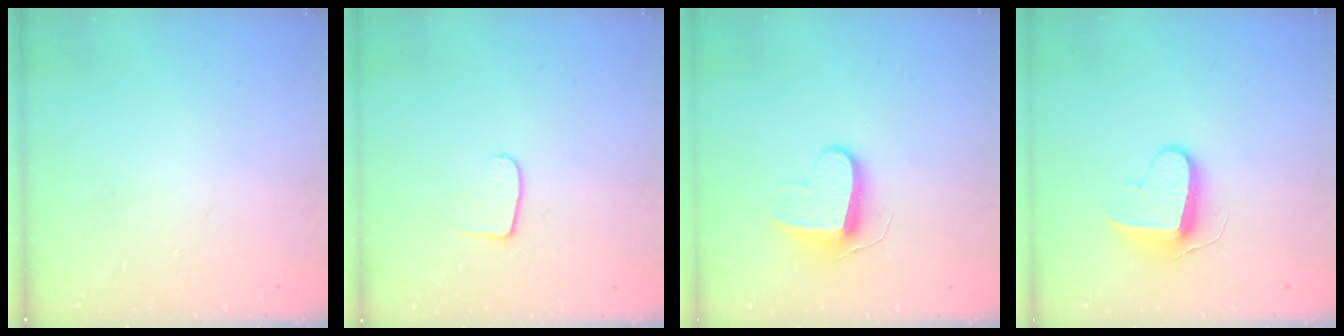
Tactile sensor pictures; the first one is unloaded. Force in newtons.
{"total": 6.1, "press": 6.0, "slide": 0.6}
{"total": 9.5, "press": 9.5, "slide": 0.2}
{"total": 9.0, "press": 9.0, "slide": 0.5}